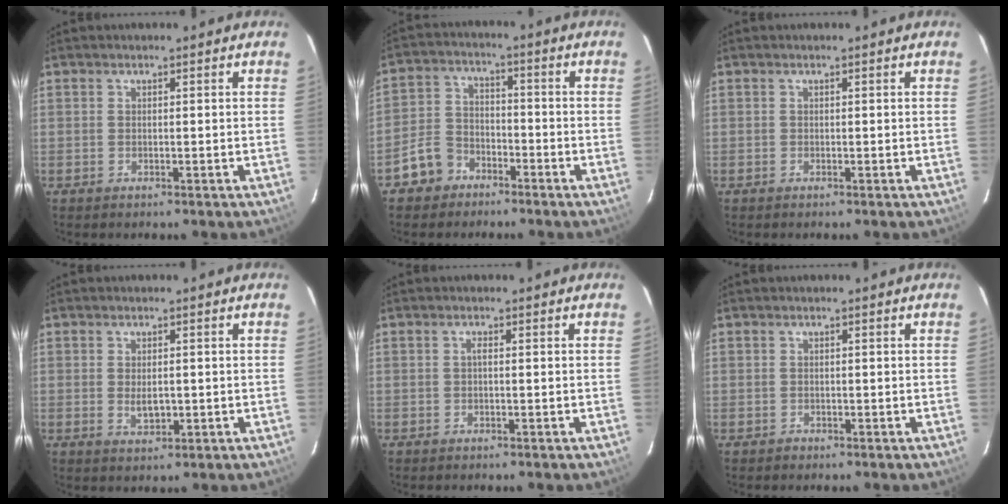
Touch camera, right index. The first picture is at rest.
{"total": 7.1, "force": [-4.7, 5.1, 1.6], "torque": [-0.045, 0.026, -0.082]}
{"total": 0.0}
{"total": 3.2, "force": [-0.3, 1.8, 2.6], "torque": [-0.046, -0.005, -0.001]}
{"total": 0.7, "force": [-0.1, 0.1, 0.7], "torque": [-0.011, 0.004, -0.003]}
{"total": 1.1, "force": [-0.5, 1.0, -0.1], "torque": [0.001, 0.005, -0.006]}